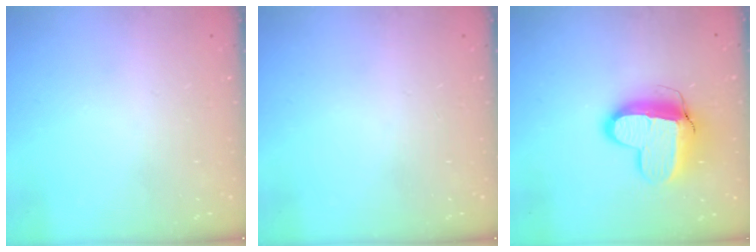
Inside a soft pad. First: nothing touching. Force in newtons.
{"total": 0.0}
{"total": 13.1, "press": 13.0, "slide": 1.3}